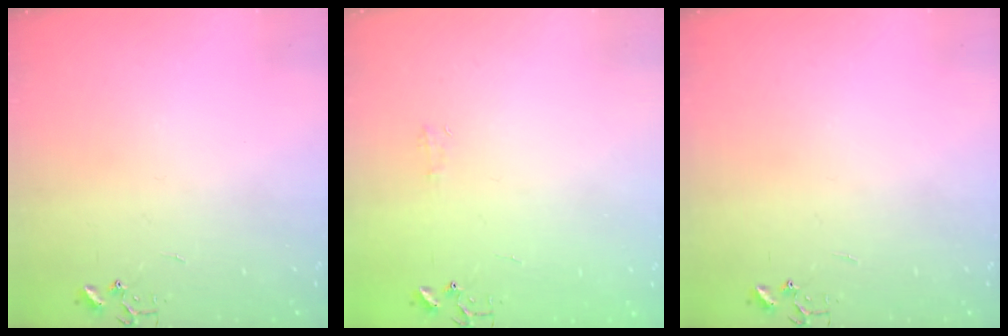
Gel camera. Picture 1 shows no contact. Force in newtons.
{"total": 4.6, "press": 4.5, "slide": 0.5}
{"total": 0.0}